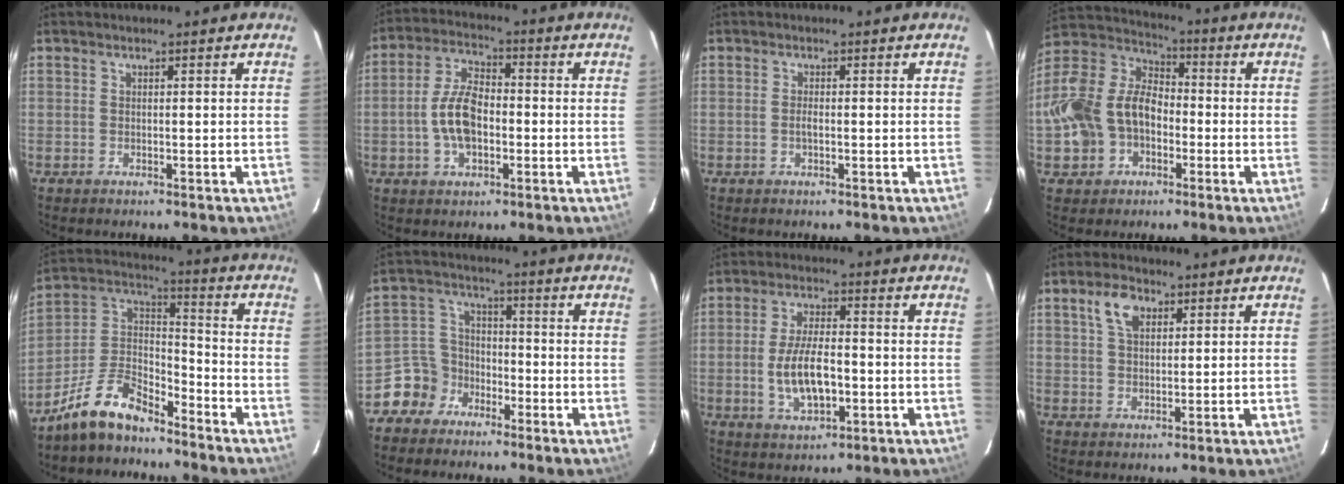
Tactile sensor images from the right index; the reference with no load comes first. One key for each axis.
{"total": 9.0, "fx": -1.7, "fy": 4.9, "fz": 7.4, "tx": -0.150, "ty": 0.012, "tz": -0.028}
{"total": 1.0, "fx": -0.3, "fy": 0.2, "fz": 0.9, "tx": -0.019, "ty": -0.001, "tz": -0.006}
{"total": 18.7, "fx": -4.7, "fy": 14.5, "fz": 10.7, "tx": -0.273, "ty": 0.035, "tz": -0.084}
{"total": 12.3, "fx": -9.5, "fy": 5.0, "fz": 6.0, "tx": -0.140, "ty": 0.036, "tz": -0.183}
{"total": 7.7, "fx": -5.1, "fy": 5.7, "fz": 0.3, "tx": -0.019, "ty": 0.035, "tz": -0.107}
{"total": 10.0, "fx": -1.9, "fy": 4.5, "fz": 8.8, "tx": -0.173, "ty": -0.004, "tz": -0.029}
{"total": 5.5, "fx": 2.6, "fy": 3.2, "fz": 3.6, "tx": -0.068, "ty": 0.015, "tz": 0.048}